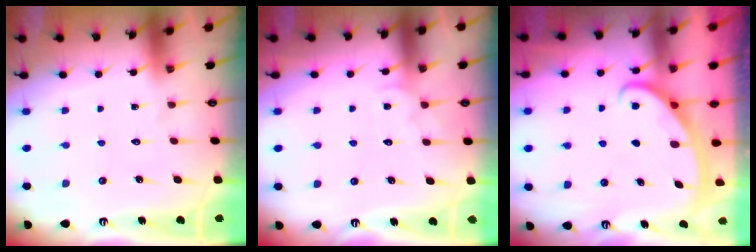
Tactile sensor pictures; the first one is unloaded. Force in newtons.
{"total": 2.9, "press": 2.8, "slide": 0.3}
{"total": 3.0, "press": 2.9, "slide": 0.4}